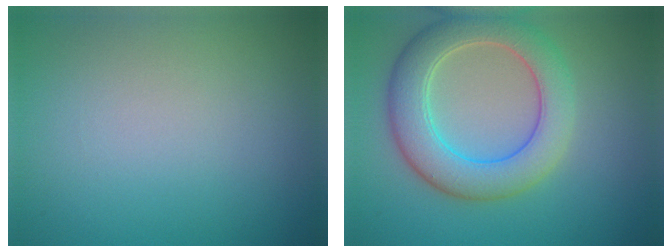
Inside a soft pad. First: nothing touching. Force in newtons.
{"total": 6.4, "press": 6.4, "slide": 0.5}